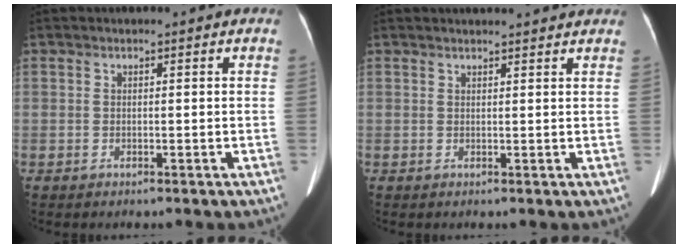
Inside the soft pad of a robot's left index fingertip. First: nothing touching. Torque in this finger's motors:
{"motor_torque": [0.40, -1.21, -0.04, -0.05]}